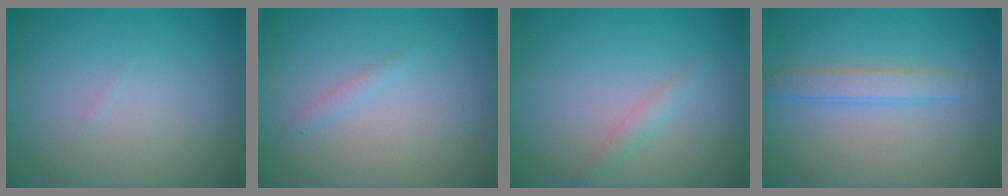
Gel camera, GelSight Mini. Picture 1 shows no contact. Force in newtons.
{"total": 0.8, "press": 0.8, "slide": 0.0}
{"total": 1.1, "press": 1.1, "slide": 0.1}
{"total": 2.2, "press": 2.2, "slide": 0.1}